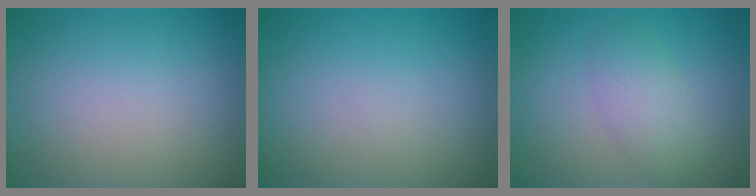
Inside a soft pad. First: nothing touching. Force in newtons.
{"total": 0.0}
{"total": 2.7, "press": 2.7, "slide": 0.1}